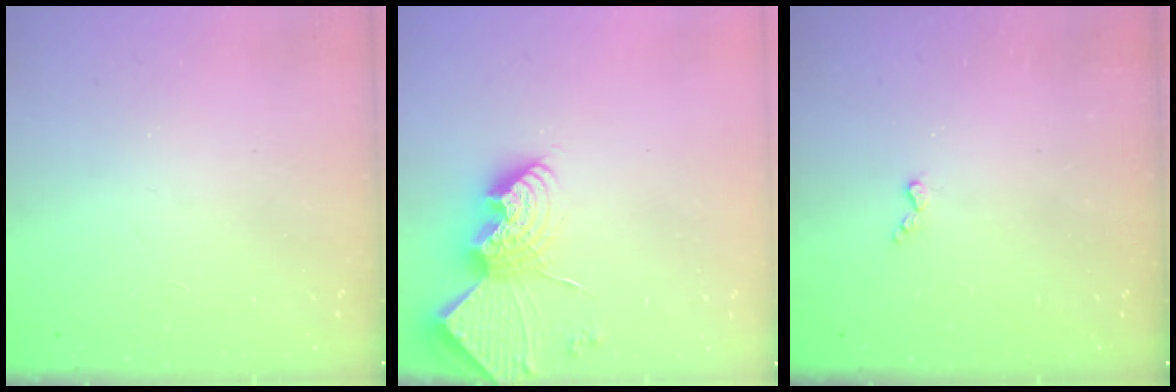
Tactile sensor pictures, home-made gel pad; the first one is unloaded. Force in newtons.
{"total": 11.8, "press": 11.8, "slide": 1.0}
{"total": 3.3, "press": 3.3, "slide": 0.5}